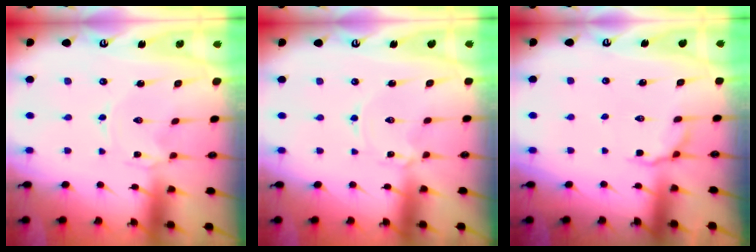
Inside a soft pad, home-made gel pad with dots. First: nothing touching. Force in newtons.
{"total": 0.9, "press": 0.9, "slide": 0.1}
{"total": 5.3, "press": 5.0, "slide": 1.5}